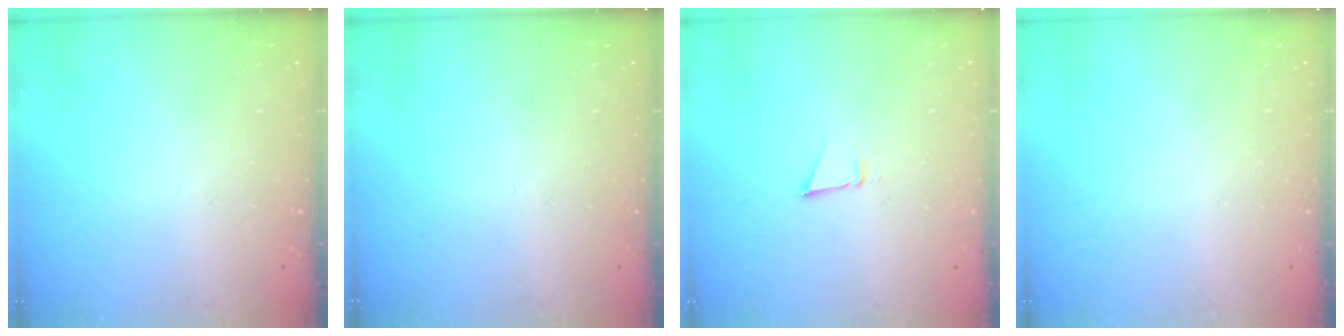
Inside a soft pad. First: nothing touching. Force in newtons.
{"total": 0.0}
{"total": 2.6, "press": 2.5, "slide": 0.8}
{"total": 0.0}